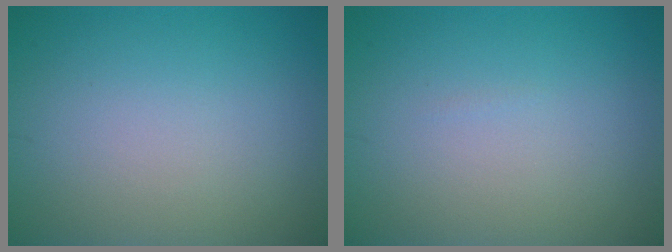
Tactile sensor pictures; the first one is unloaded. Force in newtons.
{"total": 0.0}